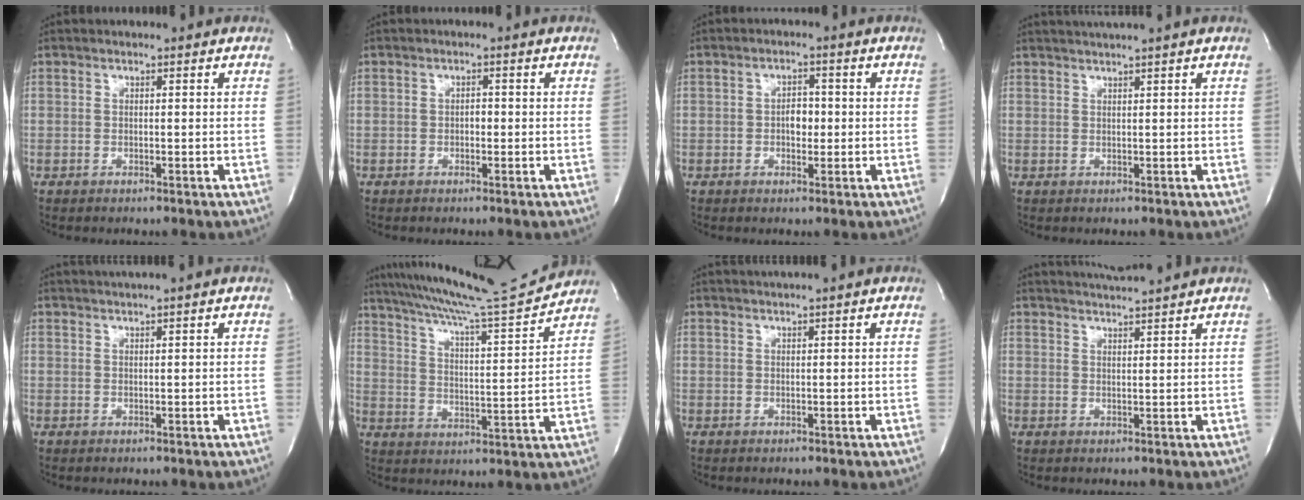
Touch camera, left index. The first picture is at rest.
{"total": 1.2, "force": [-0.4, 0.6, 0.9], "torque": [-0.012, 0.001, -0.008]}
{"total": 2.9, "force": [-0.5, 1.7, 2.3], "torque": [-0.032, 0.003, -0.007]}
{"total": 3.1, "force": [2.6, -1.1, 1.3], "torque": [-0.013, 0.010, 0.045]}
{"total": 2.4, "force": [1.9, -0.9, 1.1], "torque": [-0.012, 0.010, 0.037]}
{"total": 17.1, "force": [15.9, -1.6, 6.1], "torque": [-0.109, -0.033, 0.239]}
{"total": 1.9, "force": [1.6, -0.7, 0.8], "torque": [-0.008, 0.008, 0.032]}
{"total": 5.1, "force": [4.8, -1.1, 1.3], "torque": [-0.024, 0.006, 0.073]}